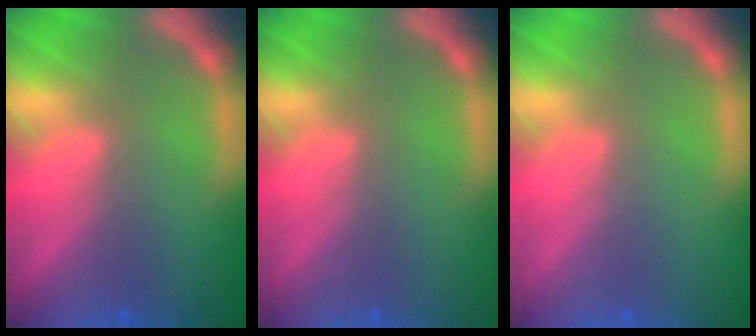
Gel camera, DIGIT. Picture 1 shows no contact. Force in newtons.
{"total": 0.0}
{"total": 0.0}